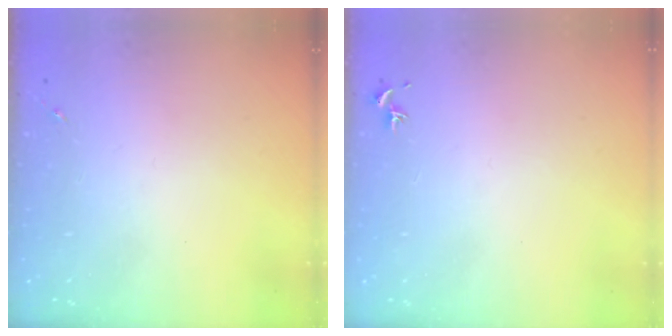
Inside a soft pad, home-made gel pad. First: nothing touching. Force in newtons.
{"total": 0.0}